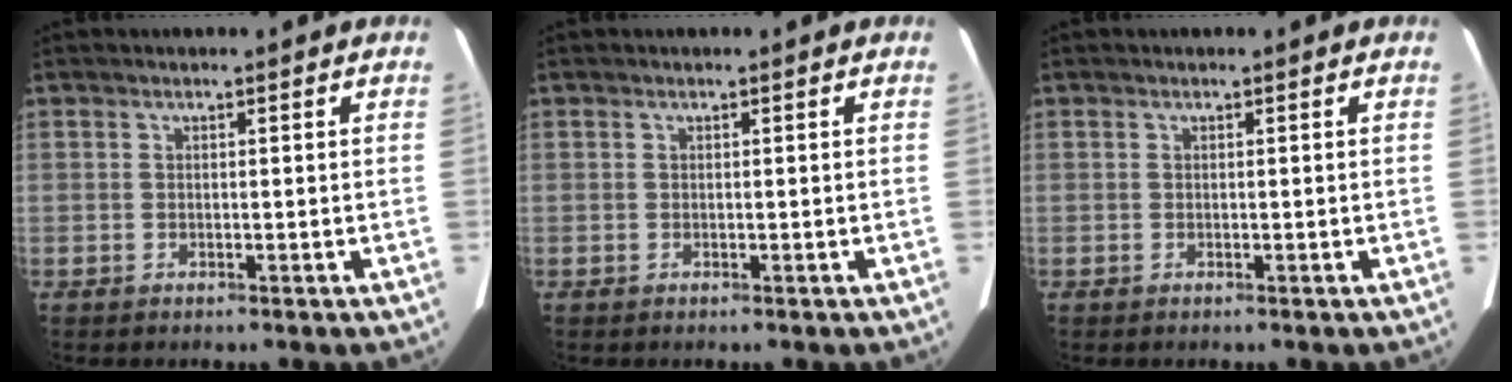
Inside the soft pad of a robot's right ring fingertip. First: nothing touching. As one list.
[{"total": 0.0}, {"total": 0.0}]